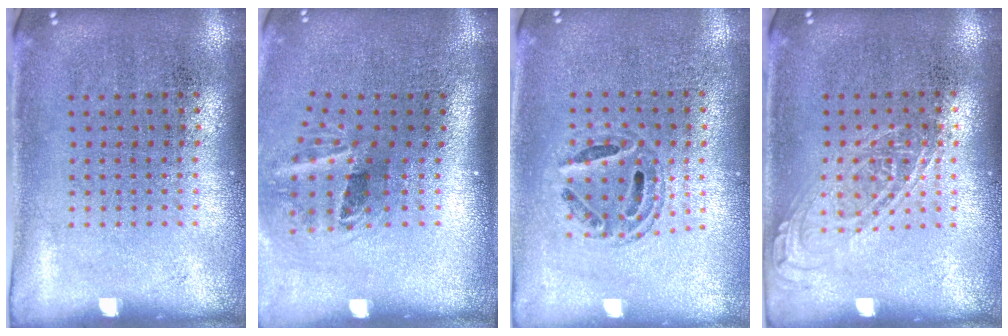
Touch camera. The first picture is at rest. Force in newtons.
{"total": 2.0, "press": 1.2, "slide": 1.6}
{"total": 0.6, "press": 0.6, "slide": 0.2}
{"total": 1.0, "press": 1.0, "slide": 0.1}